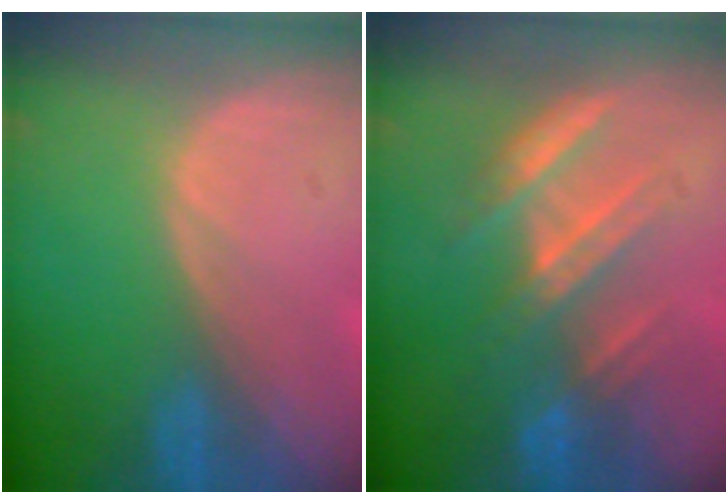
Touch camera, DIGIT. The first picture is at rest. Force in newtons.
{"total": 7.1, "press": 6.8, "slide": 1.9}